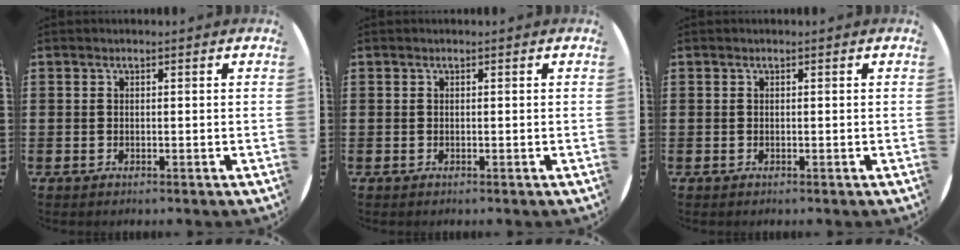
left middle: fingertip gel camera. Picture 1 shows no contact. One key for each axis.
{"total": 0.0}
{"total": 0.0}